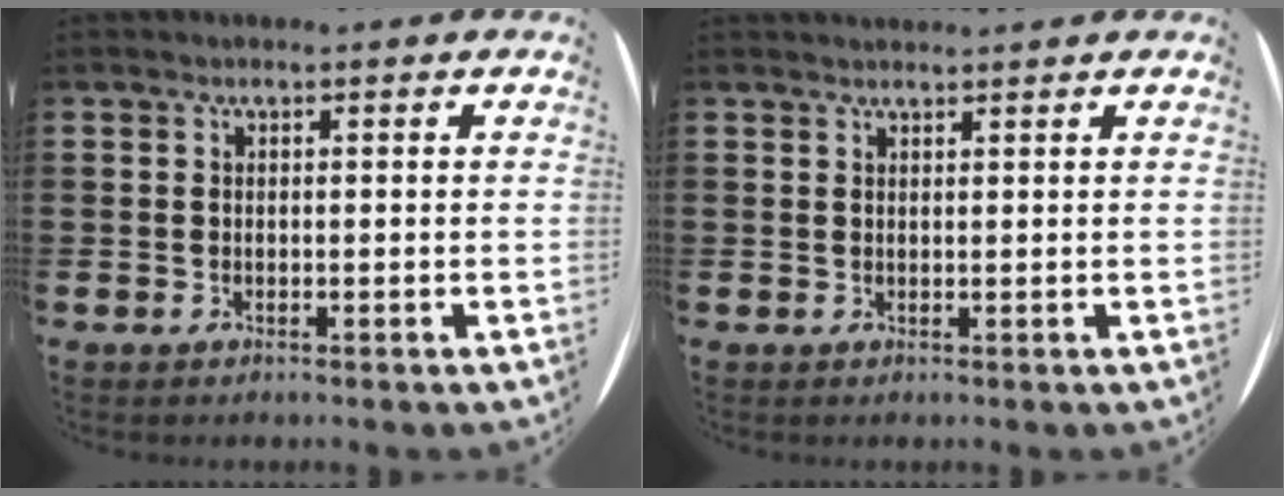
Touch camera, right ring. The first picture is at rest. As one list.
[{"total": 0.9, "force": [0.8, -0.2, 0.0], "torque": [0.002, 0.000, 0.016]}]